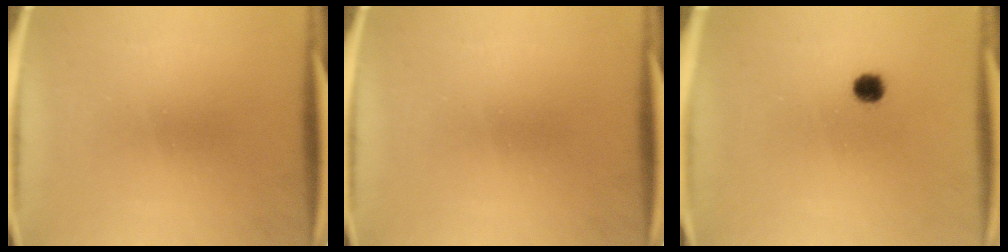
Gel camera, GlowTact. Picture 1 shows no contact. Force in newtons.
{"total": 0.0}
{"total": 2.8}